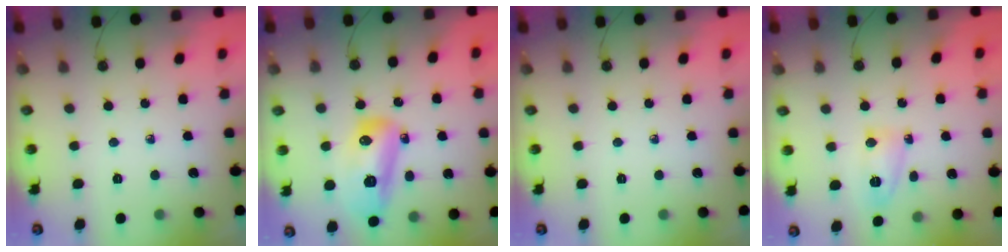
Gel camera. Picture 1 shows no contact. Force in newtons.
{"total": 13.2, "press": 13.1, "slide": 1.6}
{"total": 0.0}
{"total": 5.2, "press": 5.1, "slide": 1.1}